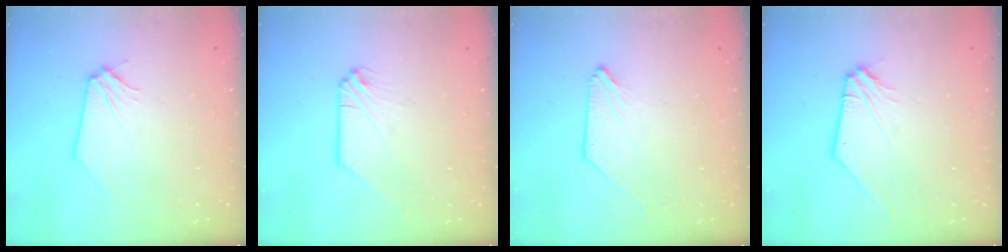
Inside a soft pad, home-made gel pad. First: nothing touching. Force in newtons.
{"total": 0.0}
{"total": 0.0}
{"total": 1.9, "press": 1.9, "slide": 0.3}